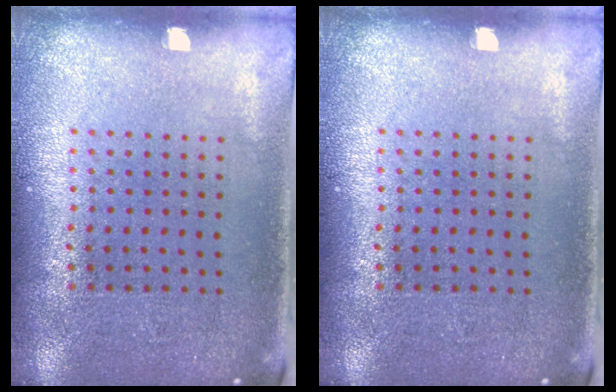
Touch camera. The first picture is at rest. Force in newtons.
{"total": 0.0}